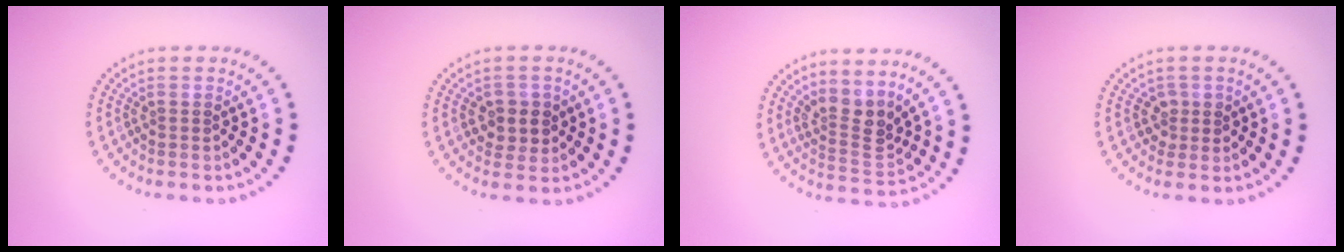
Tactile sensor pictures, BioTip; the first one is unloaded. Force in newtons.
{"total": 2.7, "press": 2.6, "slide": 0.8}
{"total": 3.3, "press": 2.7, "slide": 1.9}
{"total": 1.3, "press": 1.2, "slide": 0.6}